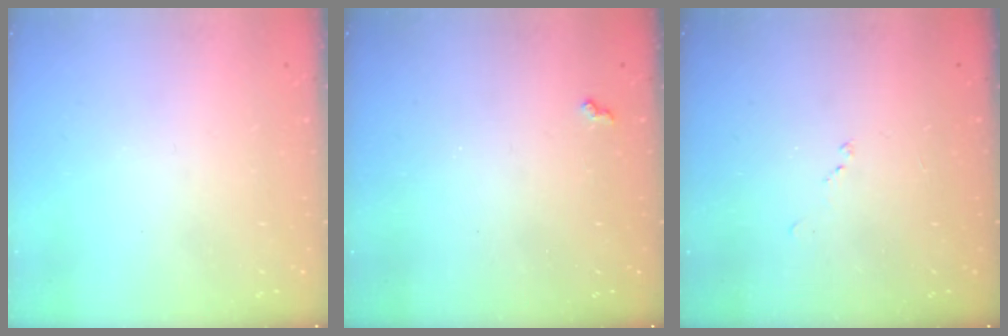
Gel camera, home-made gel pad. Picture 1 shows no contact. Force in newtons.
{"total": 4.1, "press": 4.1, "slide": 0.5}
{"total": 6.1, "press": 6.1, "slide": 0.7}